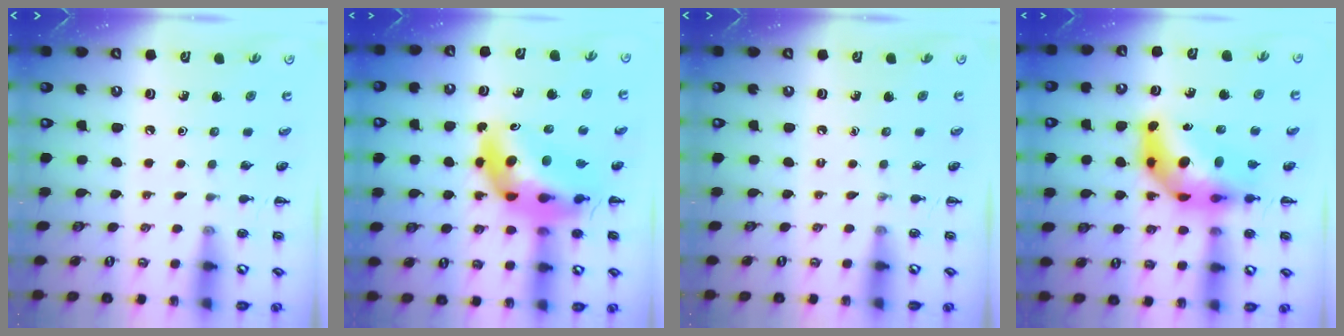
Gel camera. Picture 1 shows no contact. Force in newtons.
{"total": 13.4, "press": 12.8, "slide": 3.9}
{"total": 0.0}
{"total": 10.5, "press": 10.0, "slide": 3.2}